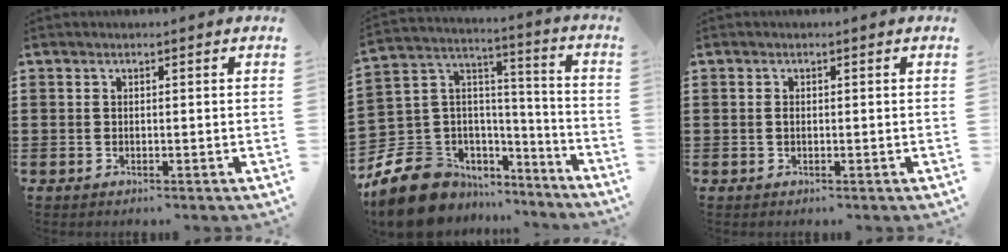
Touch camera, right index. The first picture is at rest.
{"total": 11.2, "force": [-7.5, 7.8, 2.8], "torque": [-0.102, 0.005, -0.144]}
{"total": 0.5, "force": [-0.1, 0.2, 0.5], "torque": [-0.011, -0.002, -0.002]}